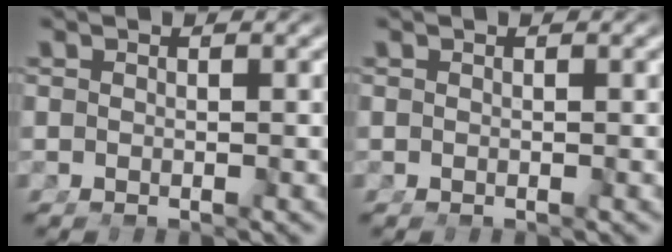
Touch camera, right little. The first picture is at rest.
{"total": 0.0}